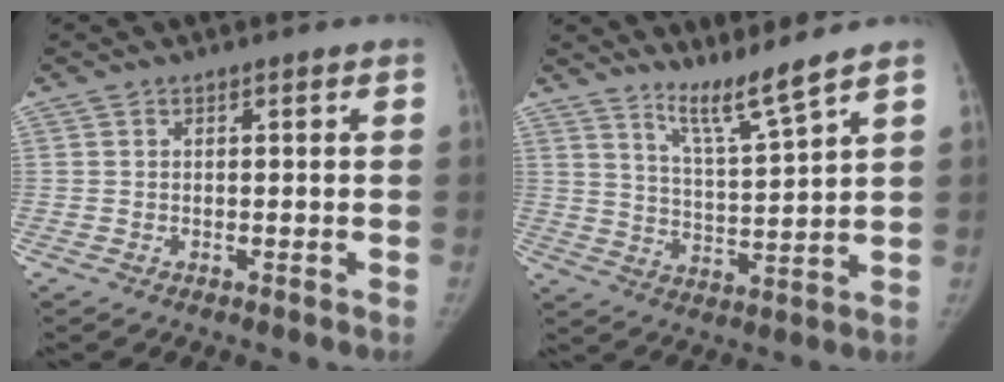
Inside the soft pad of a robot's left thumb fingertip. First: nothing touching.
{"total": 7.3, "force": [6.1, -1.1, 3.9], "torque": [-0.067, -0.062, 0.119]}